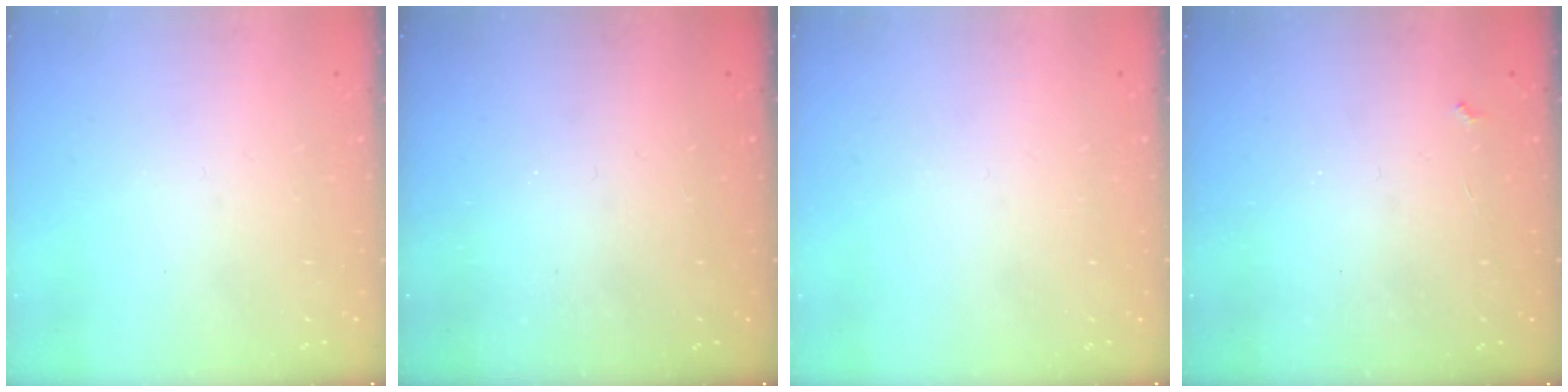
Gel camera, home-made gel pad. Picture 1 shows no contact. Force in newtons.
{"total": 0.9, "press": 0.9, "slide": 0.3}
{"total": 0.0}
{"total": 2.6, "press": 2.6, "slide": 0.5}